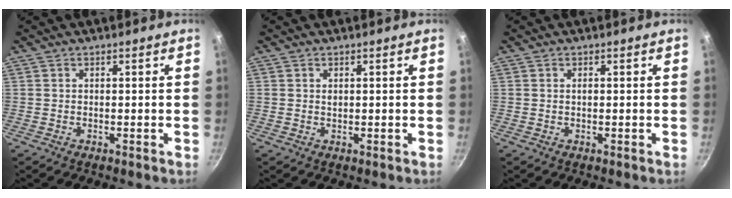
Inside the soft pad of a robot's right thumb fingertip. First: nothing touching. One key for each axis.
{"total": 0.8, "fx": 0.3, "fy": 0.6, "fz": 0.6, "tx": -0.007, "ty": 0.002, "tz": 0.004}
{"total": 0.8, "fx": 0.1, "fy": 0.5, "fz": 0.7, "tx": -0.011, "ty": 0.002, "tz": 0.001}